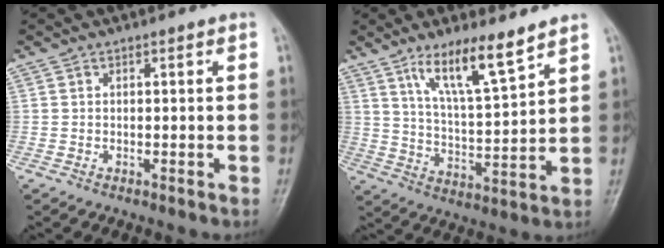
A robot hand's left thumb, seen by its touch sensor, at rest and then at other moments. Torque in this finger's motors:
{"motor_torque": [0.43, 0.22, 0.29, -0.13, 0.19]}